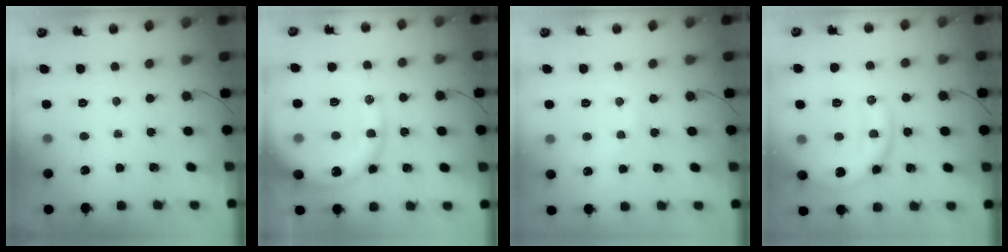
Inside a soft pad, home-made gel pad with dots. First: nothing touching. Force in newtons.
{"total": 19.2, "press": 18.8, "slide": 3.6}
{"total": 5.7, "press": 5.4, "slide": 1.6}
{"total": 14.2, "press": 14.2, "slide": 0.7}